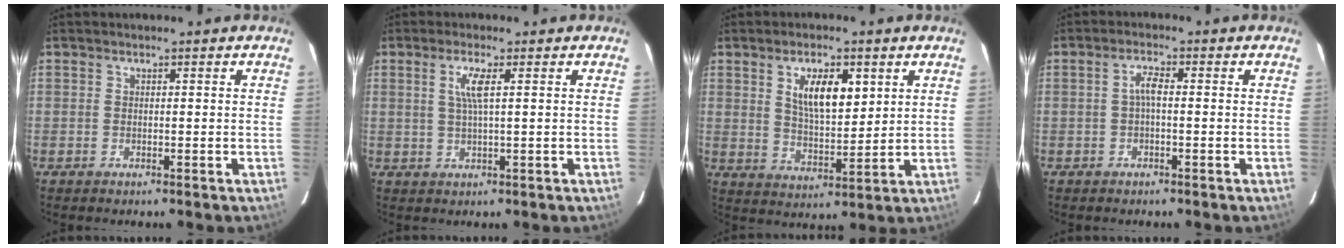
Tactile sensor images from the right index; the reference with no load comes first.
{"total": 3.6, "force": [1.1, -0.1, 3.4], "torque": [-0.068, -0.001, 0.021]}
{"total": 9.1, "force": [3.7, 3.7, 7.5], "torque": [-0.130, 0.002, 0.071]}
{"total": 2.2, "force": [-0.3, 0.5, 2.1], "torque": [-0.044, 0.008, -0.006]}